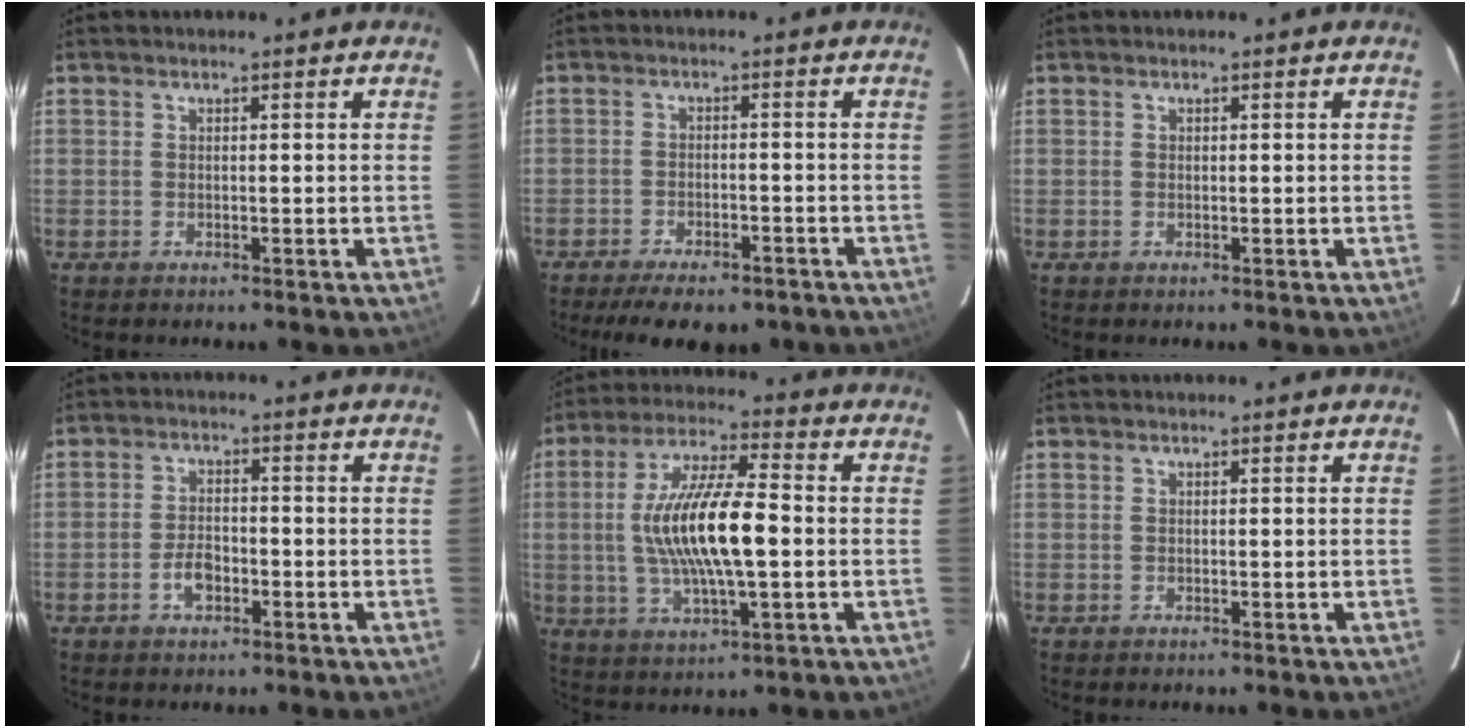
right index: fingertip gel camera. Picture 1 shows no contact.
{"total": 11.6, "force": [-9.1, 4.2, 5.8], "torque": [-0.127, -0.021, -0.127]}
{"total": 0.0}
{"total": 4.2, "force": [-1.9, 2.4, 2.8], "torque": [-0.058, 0.004, -0.033]}
{"total": 15.3, "force": [-0.6, 3.9, 14.8], "torque": [-0.286, 0.004, -0.011]}
{"total": 0.0}